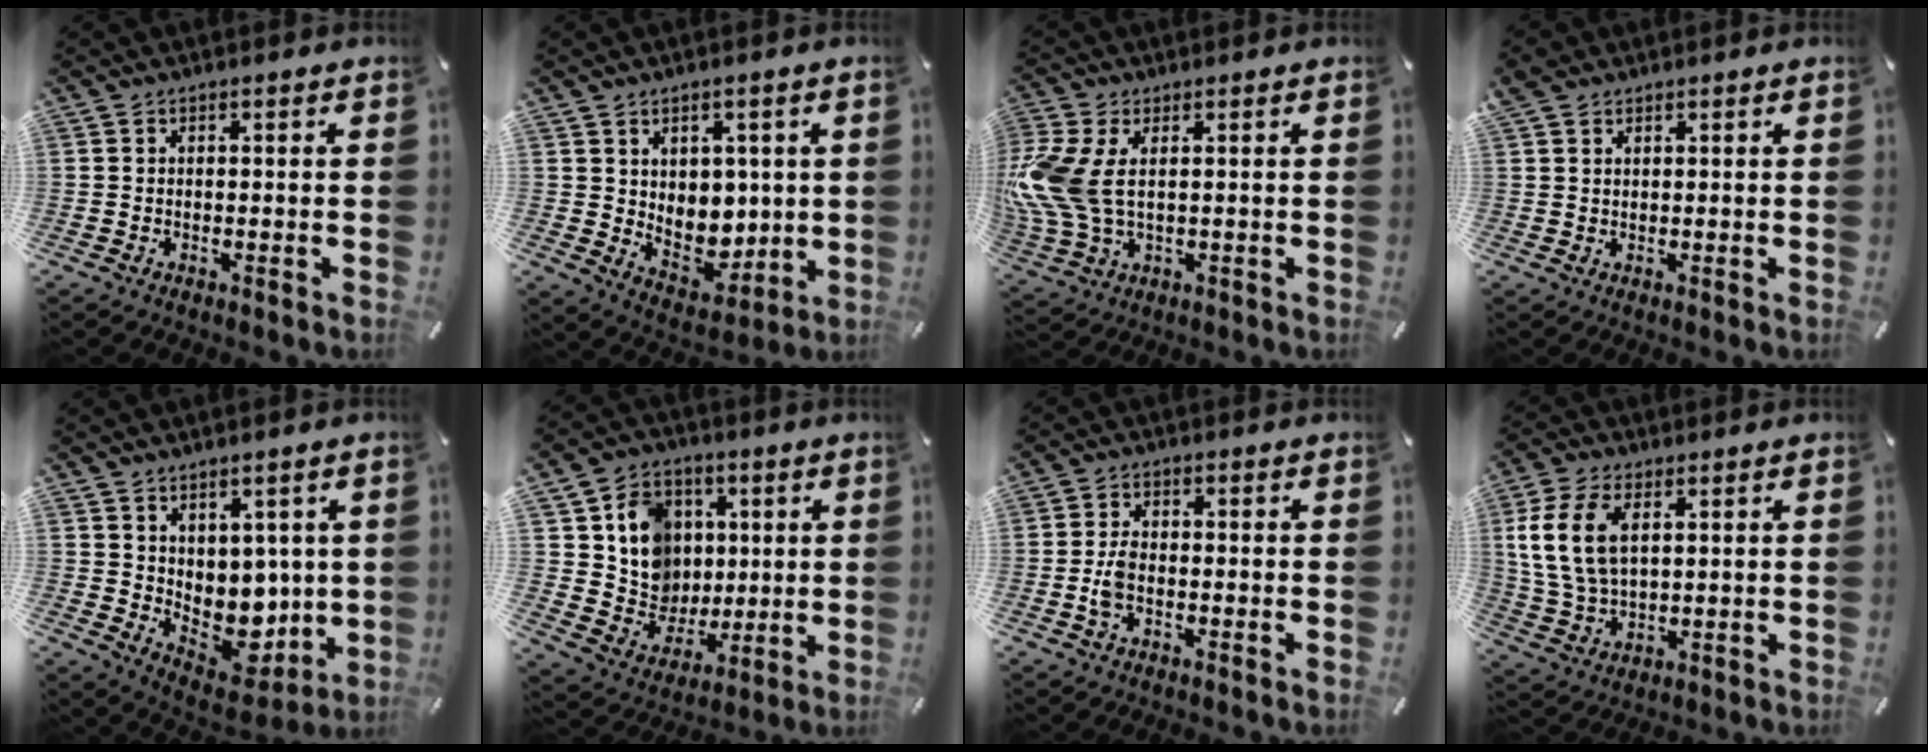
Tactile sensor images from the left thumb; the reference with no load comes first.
{"total": 7.2, "force": [3.2, 6.2, 1.8], "torque": [-0.018, -0.037, 0.065]}
{"total": 11.6, "force": [1.6, 6.6, 9.3], "torque": [-0.218, -0.008, 0.032]}
{"total": 2.1, "force": [1.5, 1.4, 0.5], "torque": [-0.012, 0.001, 0.028]}
{"total": 7.8, "force": [2.7, 6.9, 2.5], "torque": [-0.024, -0.047, 0.063]}
{"total": 12.8, "force": [3.0, 11.8, 3.8], "torque": [-0.073, -0.011, 0.070]}
{"total": 4.0, "force": [-1.1, 2.1, 3.2], "torque": [-0.069, 0.005, -0.021]}
{"total": 11.9, "force": [3.6, 8.0, 8.0], "torque": [-0.202, 0.004, 0.067]}